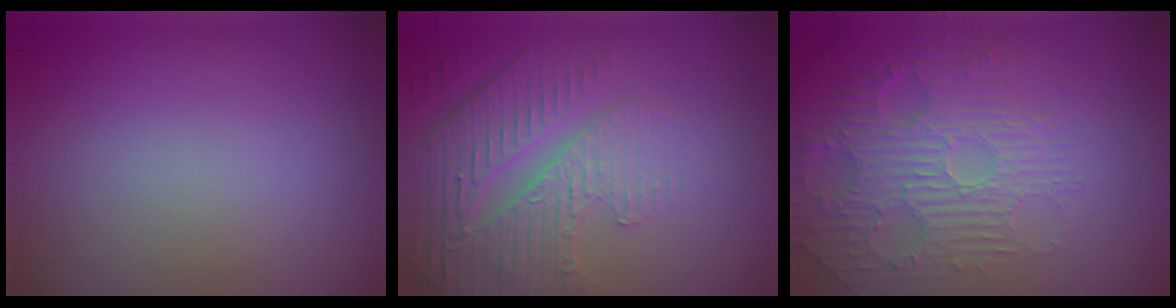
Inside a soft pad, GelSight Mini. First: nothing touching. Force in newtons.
{"total": 4.9, "press": 4.4, "slide": 2.0}
{"total": 5.3, "press": 3.8, "slide": 3.6}